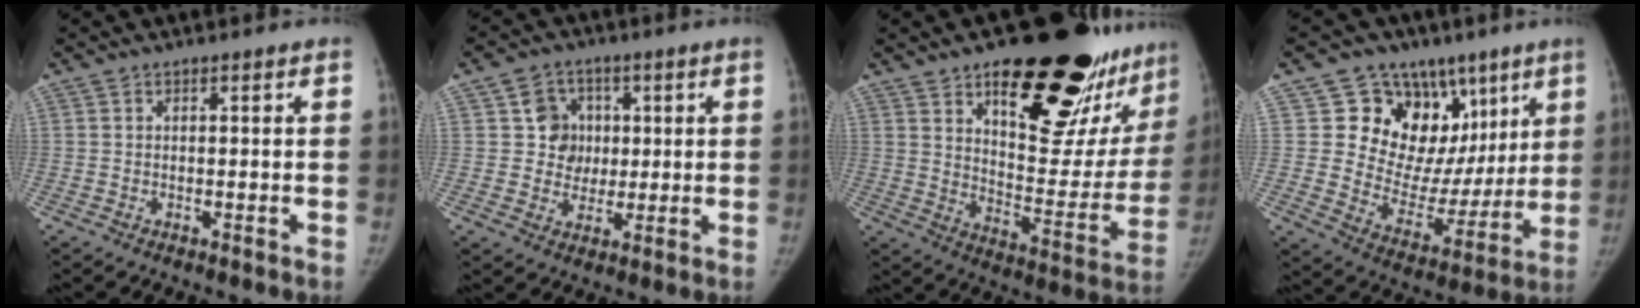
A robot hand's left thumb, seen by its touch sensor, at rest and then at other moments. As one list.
[{"total": 7.3, "force": [1.4, 6.9, 2.1], "torque": [0.010, 0.005, 0.021]}, {"total": 29.6, "force": [18.4, 11.4, 20.1], "torque": [-0.229, -0.082, 0.266]}, {"total": 20.1, "force": [9.1, 15.3, 9.3], "torque": [-0.067, -0.011, 0.154]}]